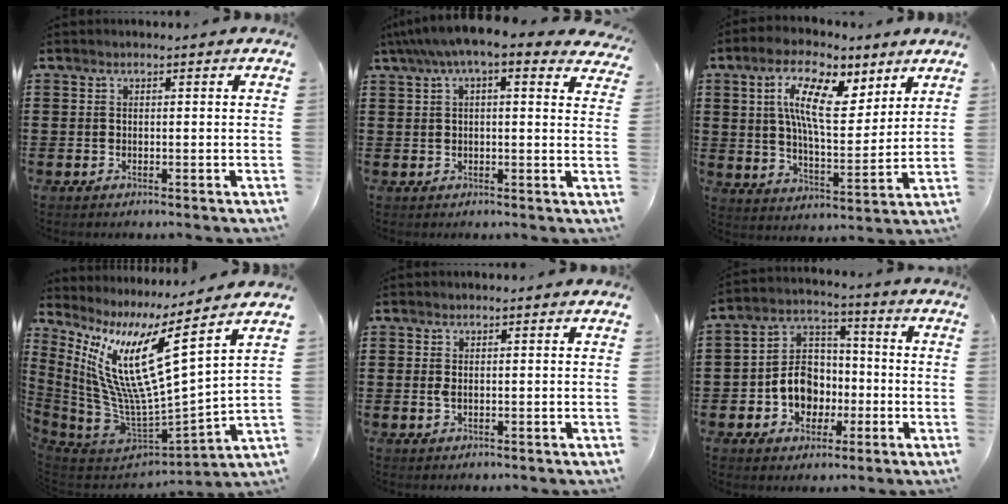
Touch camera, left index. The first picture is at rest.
{"total": 6.2, "force": [4.1, 1.1, 4.5], "torque": [-0.098, -0.005, 0.070]}
{"total": 12.7, "force": [6.7, 4.7, 9.6], "torque": [-0.178, -0.014, 0.118]}
{"total": 13.5, "force": [4.7, 2.9, 12.3], "torque": [-0.276, -0.047, 0.065]}
{"total": 1.0, "force": [0.0, 0.4, 0.9], "torque": [-0.020, 0.001, -0.001]}
{"total": 8.2, "force": [-2.3, 7.1, 3.4], "torque": [-0.087, 0.013, -0.045]}